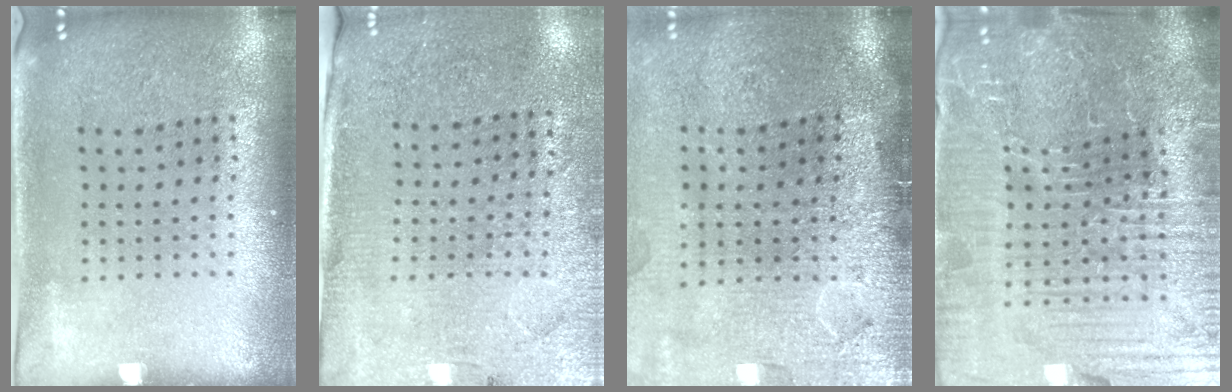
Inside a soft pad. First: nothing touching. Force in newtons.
{"total": 2.8, "press": 2.6, "slide": 1.1}
{"total": 4.4, "press": 3.6, "slide": 2.5}
{"total": 6.2, "press": 5.8, "slide": 2.1}